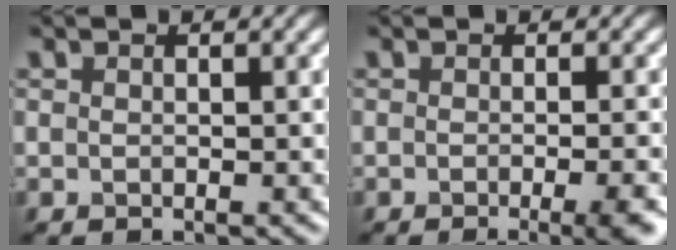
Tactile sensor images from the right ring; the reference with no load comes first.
{"total": 4.5, "force": [-1.8, 1.4, 3.9], "torque": [-0.029, 0.000, -0.022]}